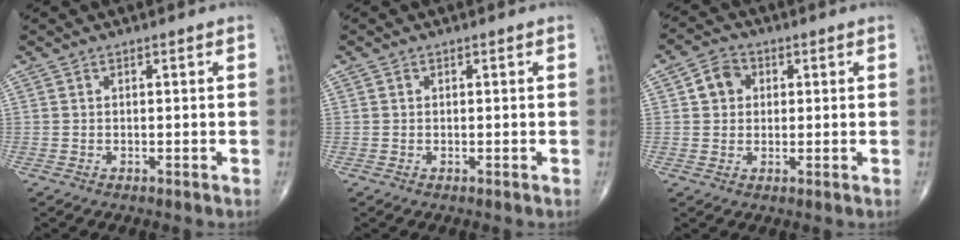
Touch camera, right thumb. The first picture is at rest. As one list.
[{"total": 0.0}, {"total": 4.9, "force": [1.1, 4.2, 2.3], "torque": [-0.023, 0.006, 0.012]}]